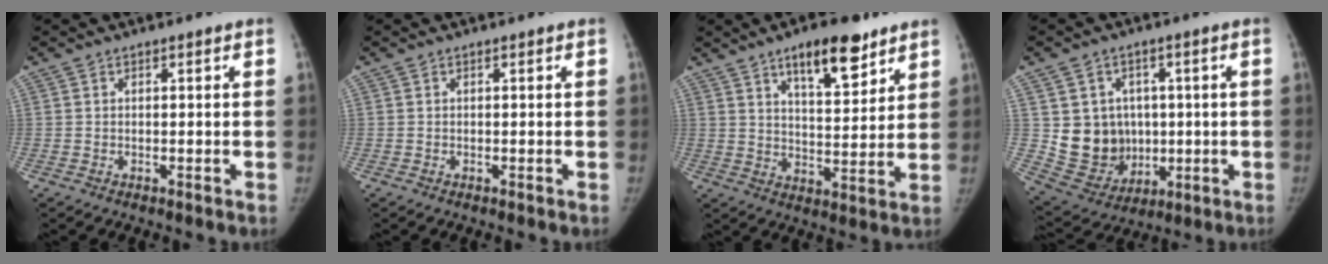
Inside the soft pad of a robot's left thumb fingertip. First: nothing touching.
{"total": 0.0}
{"total": 12.1, "force": [7.8, 4.5, 8.2], "torque": [-0.100, -0.045, 0.124]}
{"total": 11.9, "force": [0.9, 10.7, 5.2], "torque": [-0.048, -0.006, 0.044]}